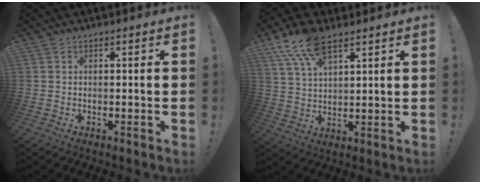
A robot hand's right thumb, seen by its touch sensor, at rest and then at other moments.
{"total": 11.3, "force": [7.4, 4.6, 7.2], "torque": [-0.136, -0.026, 0.138]}